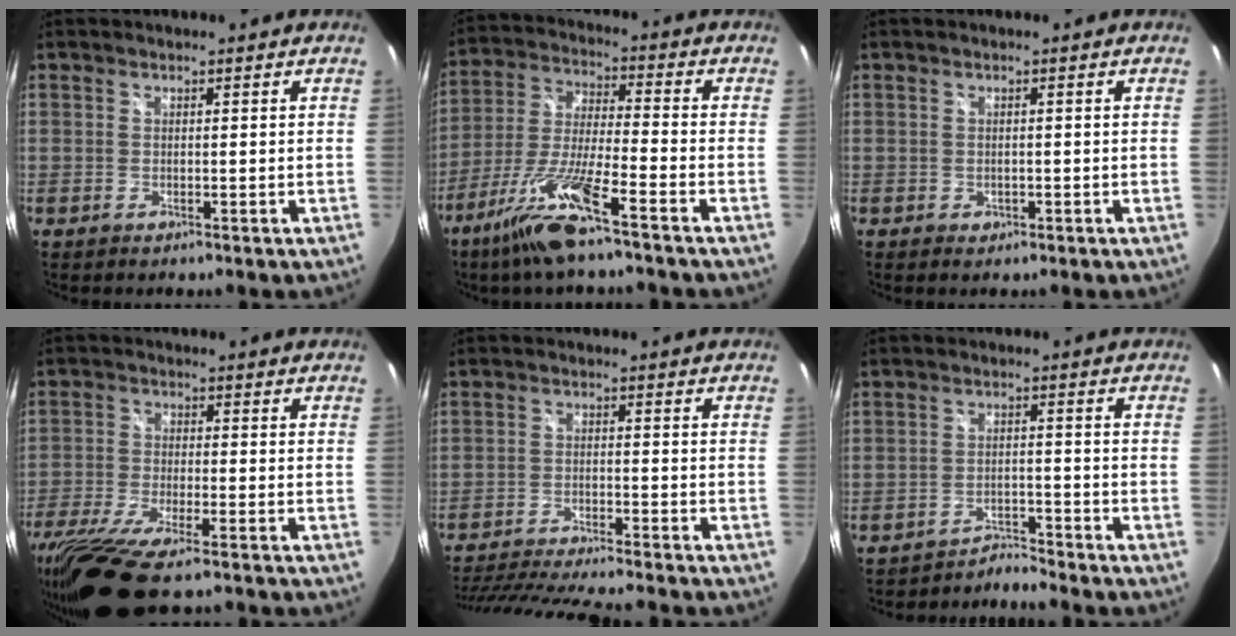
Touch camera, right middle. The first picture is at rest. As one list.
[{"total": 12.7, "force": [-8.5, 0.3, 9.4], "torque": [-0.204, -0.015, -0.161]}, {"total": 0.9, "force": [-0.3, 0.7, 0.4], "torque": [-0.005, -0.004, -0.005]}, {"total": 15.5, "force": [-11.7, 2.6, 9.8], "torque": [-0.214, -0.052, -0.215]}, {"total": 16.0, "force": [-14.1, 1.2, 7.5], "torque": [-0.158, -0.033, -0.227]}, {"total": 3.5, "force": [-3.3, -0.7, -1.1], "torque": [0.011, 0.007, -0.059]}]